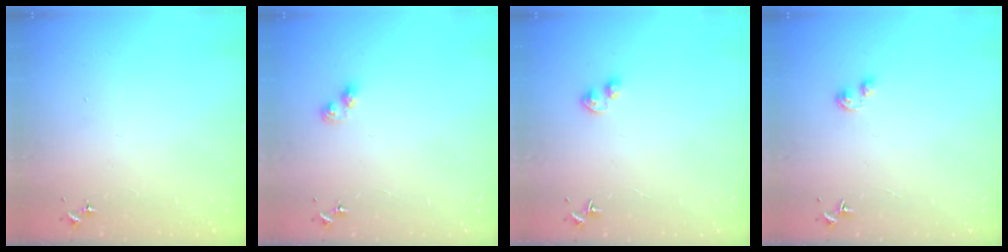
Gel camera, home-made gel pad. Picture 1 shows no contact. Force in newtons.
{"total": 3.5, "press": 3.5, "slide": 0.4}
{"total": 3.8, "press": 3.8, "slide": 0.6}
{"total": 2.8, "press": 2.7, "slide": 0.4}